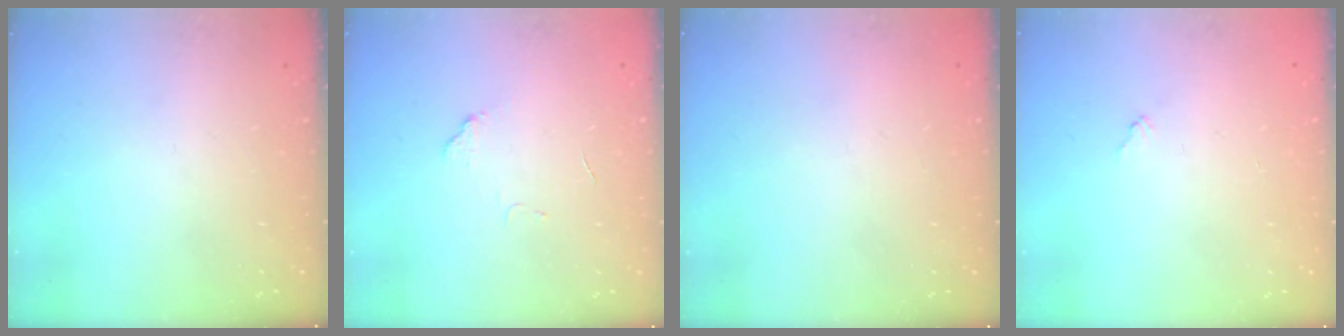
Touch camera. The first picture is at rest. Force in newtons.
{"total": 3.9, "press": 3.8, "slide": 0.2}
{"total": 2.1, "press": 2.1, "slide": 0.1}
{"total": 3.4, "press": 3.4, "slide": 0.3}